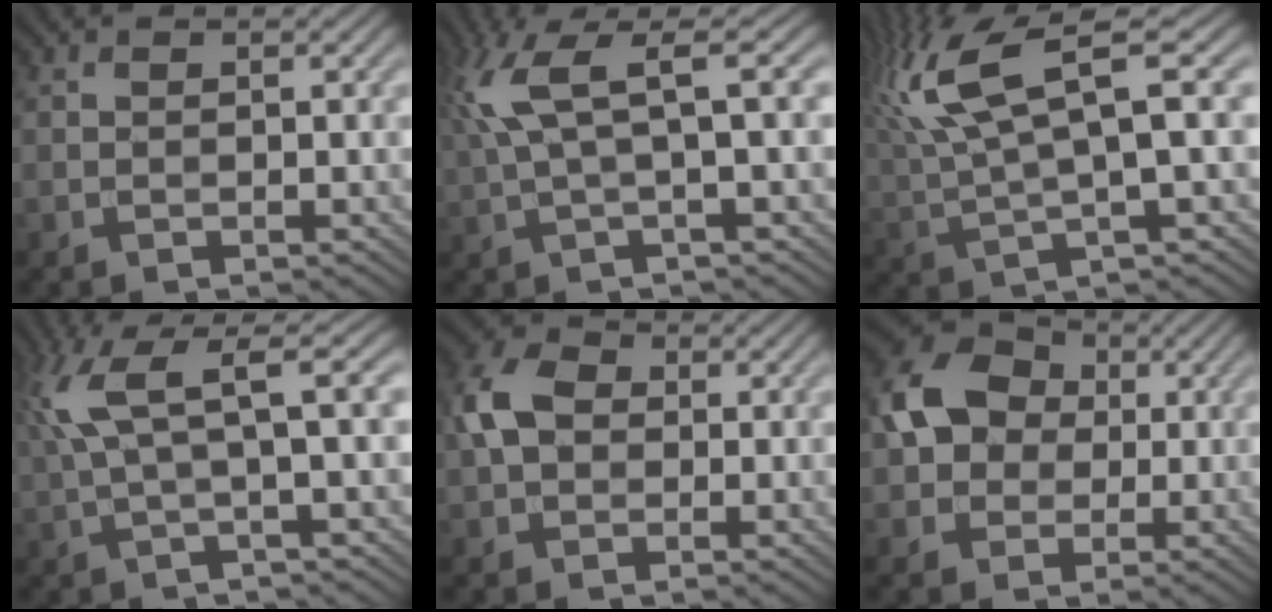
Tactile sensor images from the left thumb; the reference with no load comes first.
{"total": 8.2, "force": [2.6, 1.6, 7.6], "torque": [-0.154, 0.025, 0.050]}
{"total": 12.0, "force": [4.7, 3.2, 10.6], "torque": [-0.234, 0.022, 0.093]}
{"total": 8.4, "force": [2.8, 1.6, 7.8], "torque": [-0.154, 0.026, 0.054]}
{"total": 5.7, "force": [0.3, 4.4, 3.6], "torque": [-0.084, 0.011, -0.003]}
{"total": 8.9, "force": [0.9, 7.3, 5.1], "torque": [-0.108, 0.016, 0.002]}